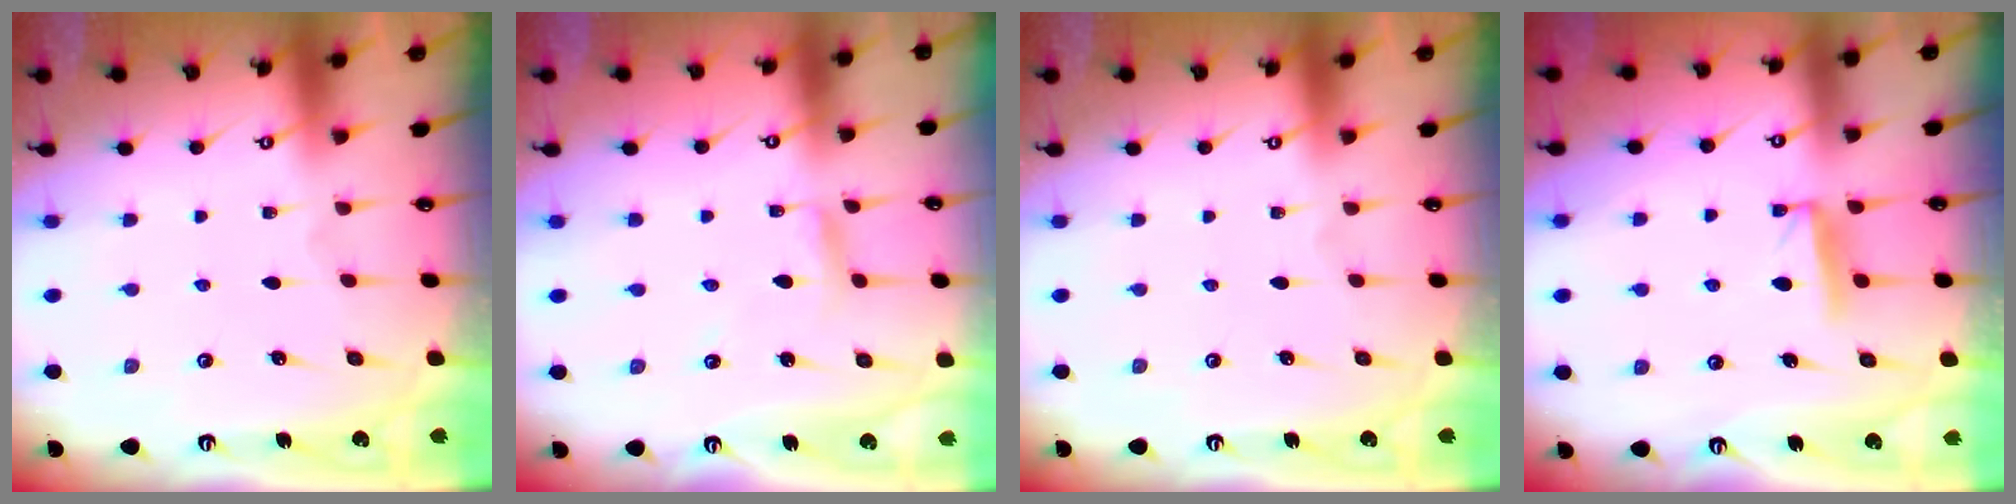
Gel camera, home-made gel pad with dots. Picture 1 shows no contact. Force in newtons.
{"total": 2.9, "press": 2.9, "slide": 0.2}
{"total": 0.0}
{"total": 6.1, "press": 6.1, "slide": 0.6}